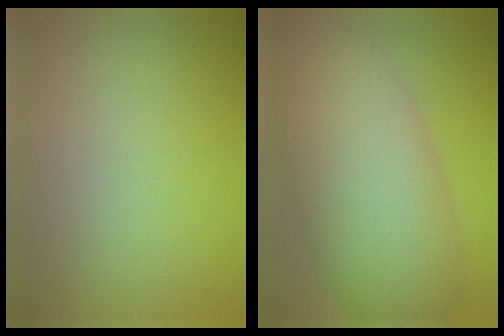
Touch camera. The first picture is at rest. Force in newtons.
{"total": 11.2, "press": 11.1, "slide": 0.5}